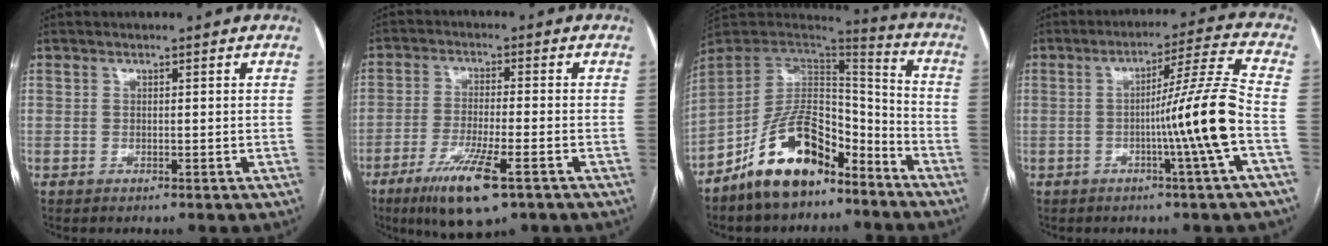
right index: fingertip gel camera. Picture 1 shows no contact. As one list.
[{"total": 10.4, "force": [-5.9, 1.7, 8.4], "torque": [-0.158, -0.024, -0.096]}, {"total": 15.8, "force": [-10.3, 7.2, 9.6], "torque": [-0.172, 0.026, -0.185]}, {"total": 11.1, "force": [-2.7, -2.5, 10.4], "torque": [-0.161, 0.003, -0.046]}]